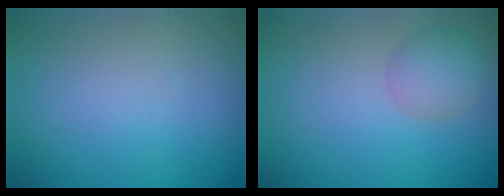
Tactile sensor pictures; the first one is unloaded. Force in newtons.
{"total": 2.8, "press": 2.8, "slide": 0.1}